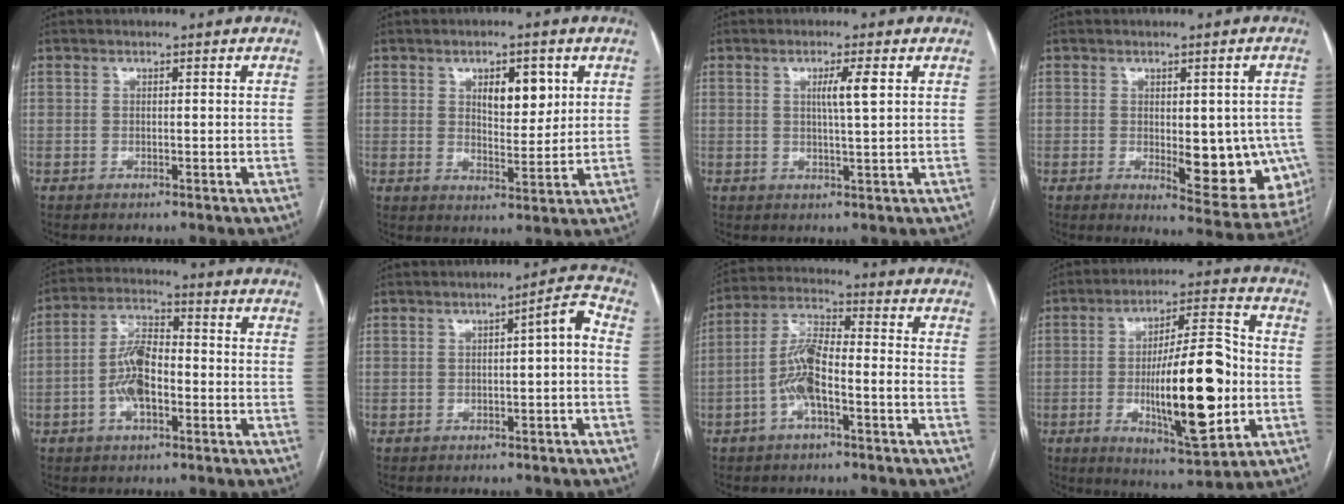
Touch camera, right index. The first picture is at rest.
{"total": 6.4, "force": [2.5, 2.7, 5.2], "torque": [-0.081, -0.001, 0.044]}
{"total": 3.5, "force": [1.0, -0.4, 3.3], "torque": [-0.060, -0.002, 0.015]}
{"total": 12.0, "force": [-1.9, 5.1, 10.7], "torque": [-0.110, -0.006, -0.011]}
{"total": 7.8, "force": [-2.1, 3.2, 6.8], "torque": [-0.142, 0.014, -0.042]}
{"total": 3.9, "force": [-0.7, 0.4, 3.8], "torque": [-0.048, 0.016, -0.011]}
{"total": 8.3, "force": [-2.9, 2.2, 7.5], "torque": [-0.161, 0.021, -0.057]}
{"total": 17.6, "force": [-2.8, 3.8, 16.9], "torque": [-0.282, 0.001, -0.037]}